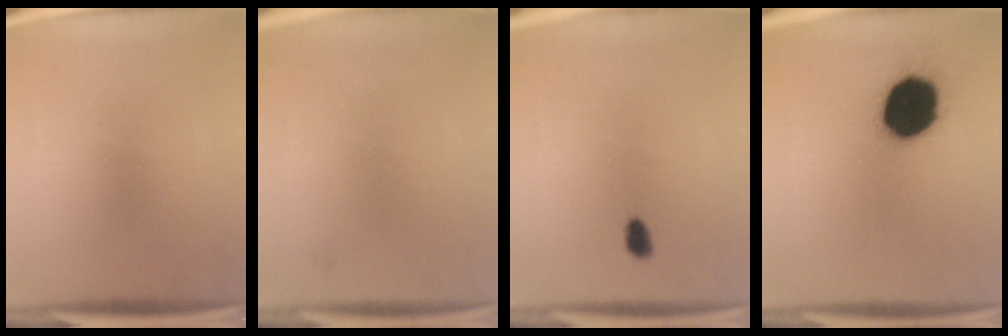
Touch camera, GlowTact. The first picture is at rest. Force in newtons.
{"total": 1.1}
{"total": 2.2}
{"total": 19.6}